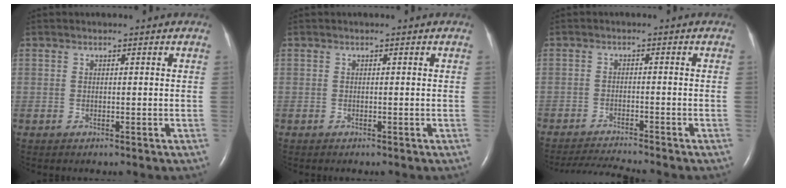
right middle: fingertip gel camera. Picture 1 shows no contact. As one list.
[{"total": 0.0}, {"total": 5.8, "force": [-5.5, -1.1, 1.4], "torque": [-0.025, -0.019, -0.094]}]